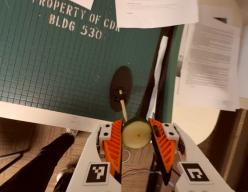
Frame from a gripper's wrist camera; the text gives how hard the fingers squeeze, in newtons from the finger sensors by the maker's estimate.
{"total": 9.6, "left": 9.5, "right": 9.7}